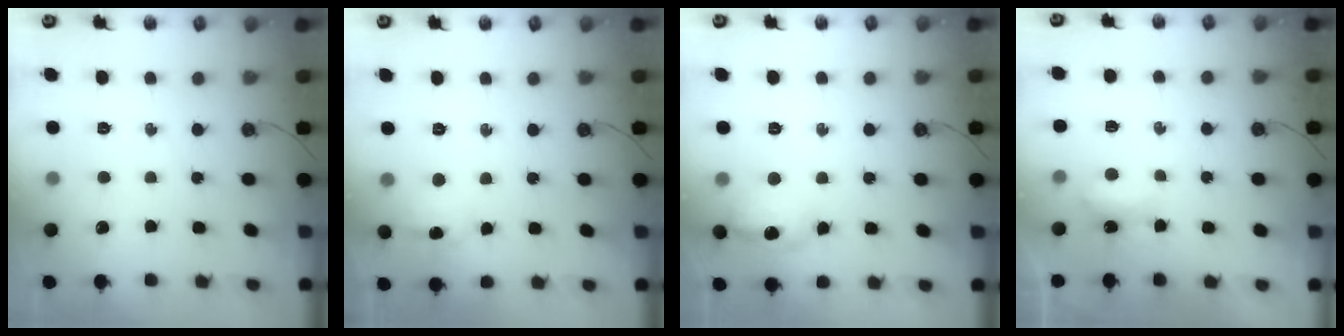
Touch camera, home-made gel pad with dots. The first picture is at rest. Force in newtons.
{"total": 8.1, "press": 8.1, "slide": 0.8}
{"total": 13.1, "press": 13.1, "slide": 0.9}
{"total": 3.8, "press": 3.8, "slide": 0.5}